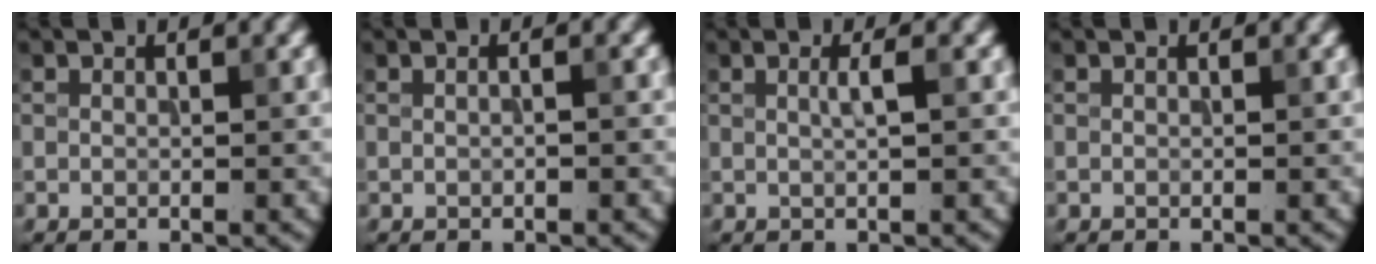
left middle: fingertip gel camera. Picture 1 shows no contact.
{"total": 1.4, "force": [0.4, 0.6, 1.1], "torque": [-0.007, 0.001, -0.009]}
{"total": 1.4, "force": [0.2, 0.3, 1.3], "torque": [-0.024, 0.005, 0.001]}
{"total": 0.0}